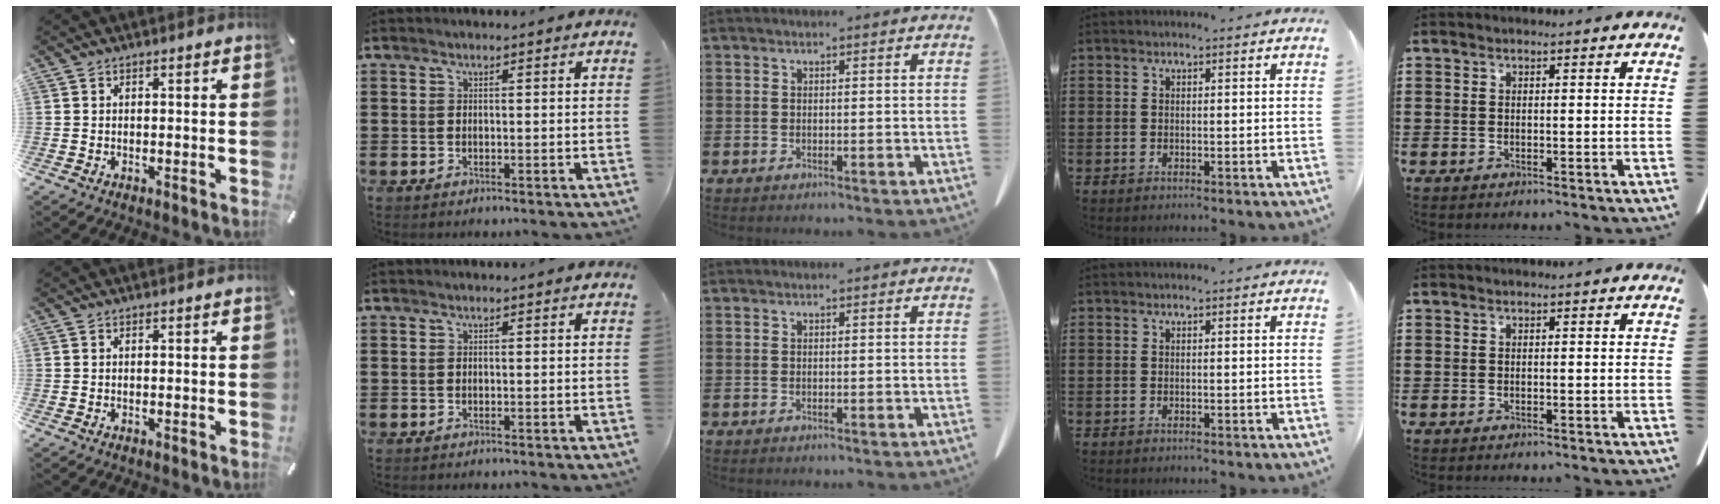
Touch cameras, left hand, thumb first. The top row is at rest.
{}